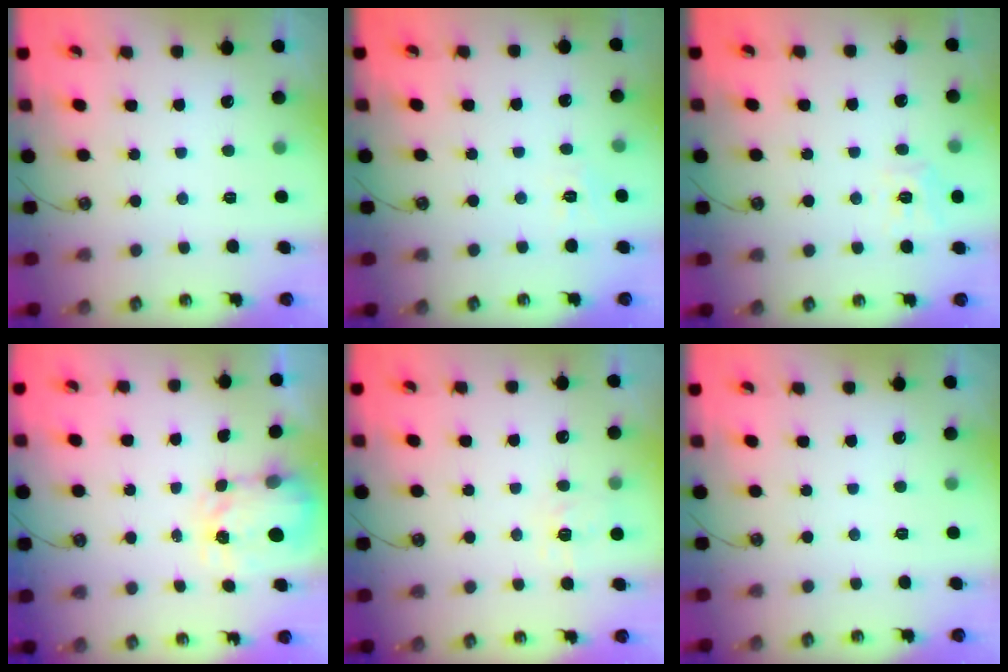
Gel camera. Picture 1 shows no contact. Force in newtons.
{"total": 3.8, "press": 3.8, "slide": 0.6}
{"total": 9.0, "press": 8.9, "slide": 1.1}
{"total": 3.5, "press": 3.5, "slide": 0.4}
{"total": 5.9, "press": 5.8, "slide": 0.7}
{"total": 0.0}